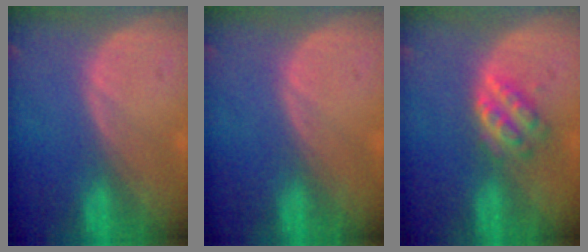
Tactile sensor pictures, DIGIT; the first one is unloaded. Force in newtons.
{"total": 0.0}
{"total": 4.9, "press": 4.3, "slide": 2.3}